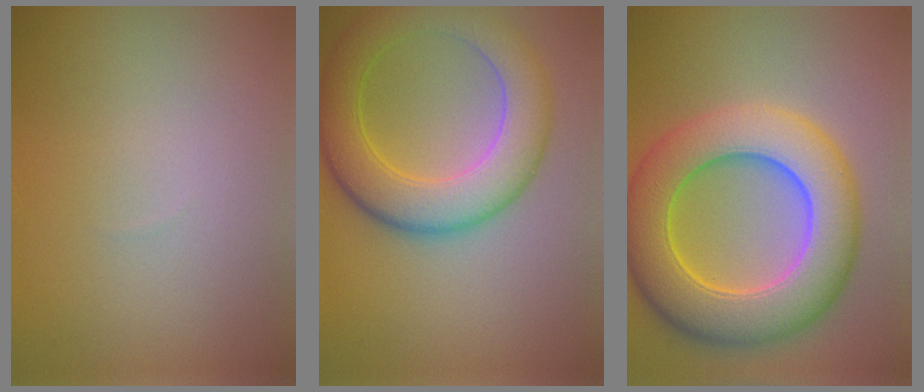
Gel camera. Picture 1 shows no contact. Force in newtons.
{"total": 7.4, "press": 7.4, "slide": 0.4}
{"total": 10.7, "press": 10.7, "slide": 0.5}